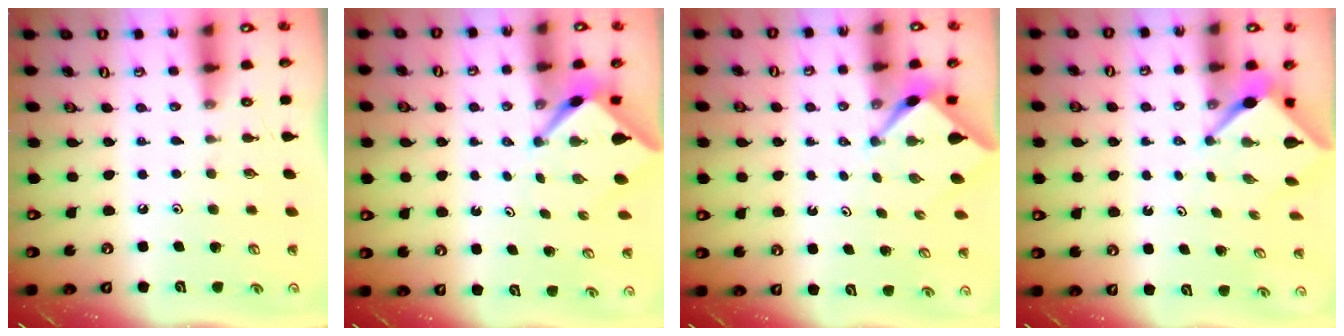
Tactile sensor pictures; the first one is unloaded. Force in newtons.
{"total": 3.5, "press": 3.5, "slide": 0.2}
{"total": 2.4, "press": 2.4, "slide": 0.3}
{"total": 3.5, "press": 3.5, "slide": 0.2}